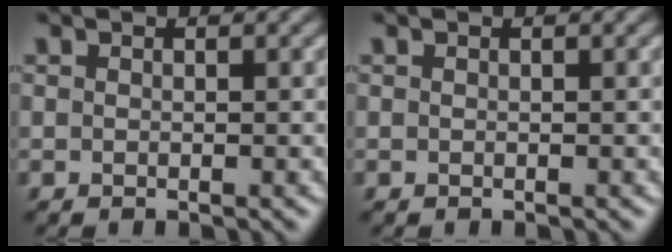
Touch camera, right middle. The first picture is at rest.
{"total": 0.0}